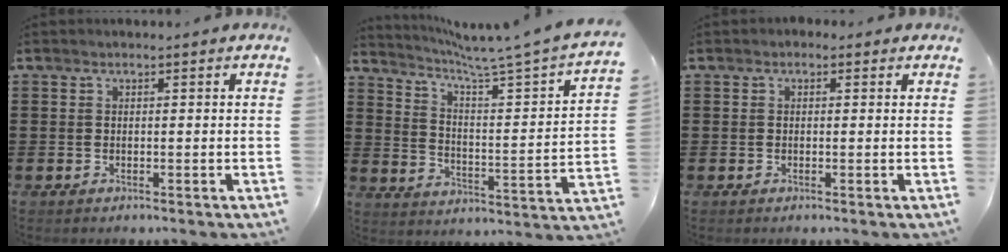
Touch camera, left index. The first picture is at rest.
{"total": 4.7, "force": [3.9, -1.1, 2.5], "torque": [-0.069, -0.049, 0.052]}
{"total": 0.8, "force": [-0.2, 0.7, 0.3], "torque": [-0.007, 0.004, -0.005]}